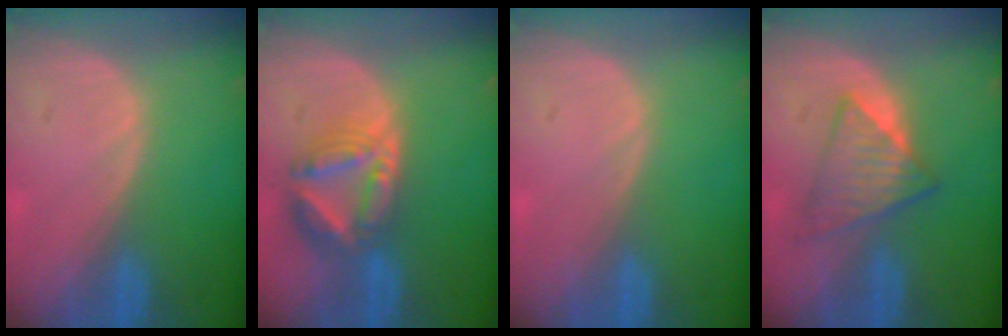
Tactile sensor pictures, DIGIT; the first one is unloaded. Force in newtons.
{"total": 8.0, "press": 6.9, "slide": 4.0}
{"total": 0.0}
{"total": 5.9, "press": 5.8, "slide": 1.1}